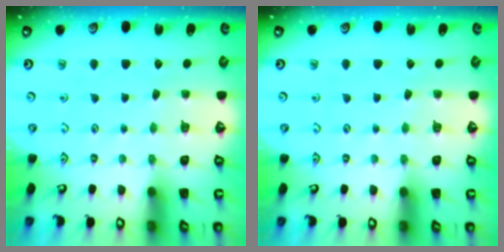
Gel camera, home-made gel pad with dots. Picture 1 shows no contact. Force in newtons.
{"total": 0.0}